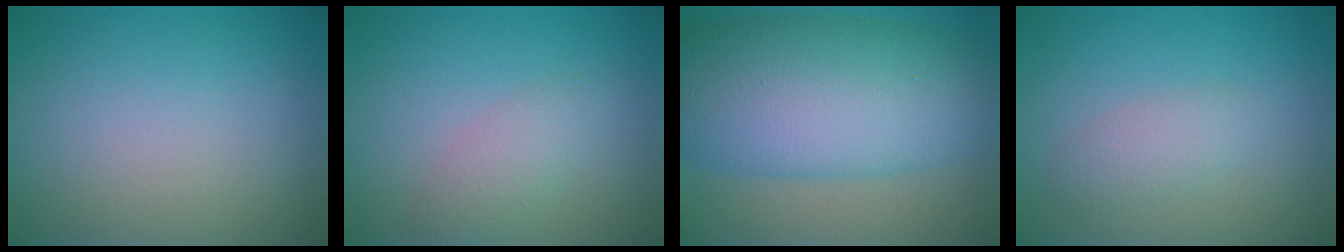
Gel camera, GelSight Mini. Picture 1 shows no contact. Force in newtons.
{"total": 2.1, "press": 2.1, "slide": 0.0}
{"total": 12.5, "press": 12.5, "slide": 0.2}
{"total": 1.9, "press": 1.9, "slide": 0.1}